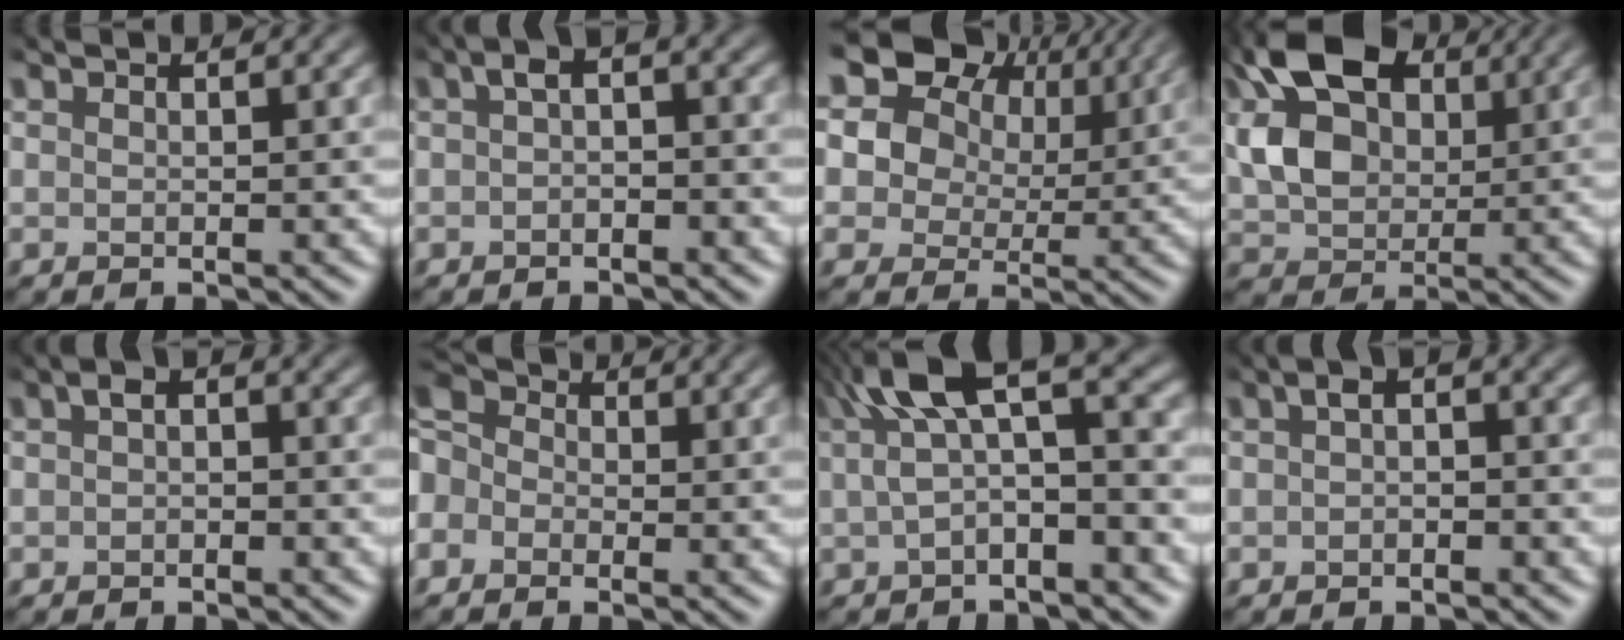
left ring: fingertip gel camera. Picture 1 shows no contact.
{"total": 2.8, "force": [-0.4, 1.5, 2.2], "torque": [-0.044, 0.008, -0.007]}
{"total": 17.3, "force": [8.7, 12.1, 8.9], "torque": [-0.201, 0.039, 0.171]}
{"total": 11.0, "force": [3.4, 7.1, 7.7], "torque": [-0.174, 0.012, 0.067]}
{"total": 2.0, "force": [-0.5, 1.2, 1.5], "torque": [-0.031, 0.006, -0.006]}
{"total": 5.4, "force": [-1.6, 4.6, 2.3], "torque": [-0.068, 0.018, -0.044]}
{"total": 7.1, "force": [1.5, 2.9, 6.3], "torque": [-0.118, 0.019, 0.021]}
{"total": 2.4, "force": [-0.5, 1.4, 1.9], "torque": [-0.037, 0.008, -0.008]}